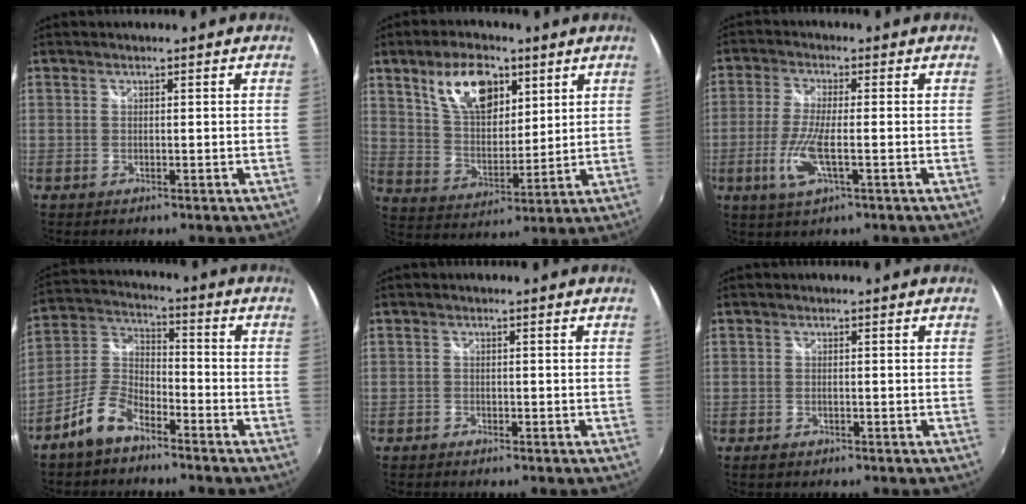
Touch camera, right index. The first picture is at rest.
{"total": 12.9, "force": [6.7, 6.7, 8.7], "torque": [-0.152, 0.014, 0.129]}
{"total": 7.8, "force": [-2.4, 1.8, 7.2], "torque": [-0.156, -0.010, -0.049]}
{"total": 8.8, "force": [-6.0, 3.9, 5.0], "torque": [-0.122, 0.015, -0.121]}
{"total": 1.2, "force": [-1.0, 0.7, 0.2], "torque": [-0.008, -0.001, -0.019]}
{"total": 1.3, "force": [-0.8, 0.7, 0.8], "torque": [-0.016, -0.002, -0.013]}